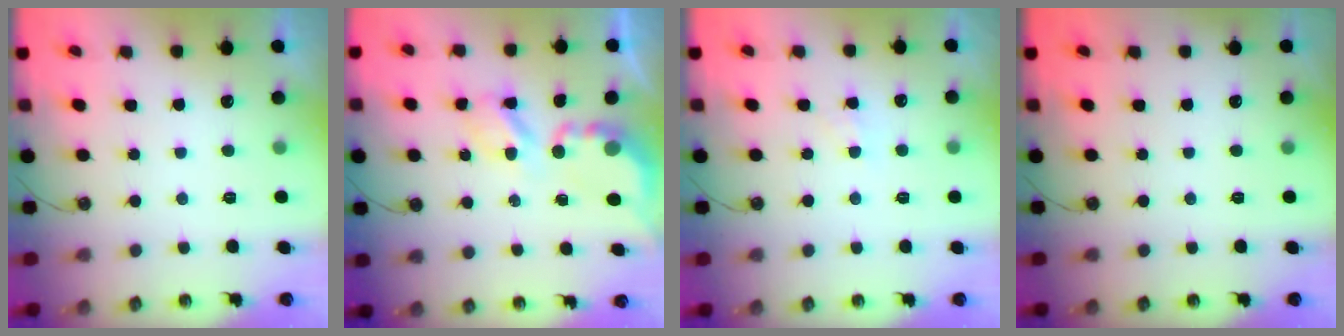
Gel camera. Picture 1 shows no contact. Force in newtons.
{"total": 4.8, "press": 4.7, "slide": 0.4}
{"total": 4.4, "press": 4.3, "slide": 0.7}
{"total": 0.0}